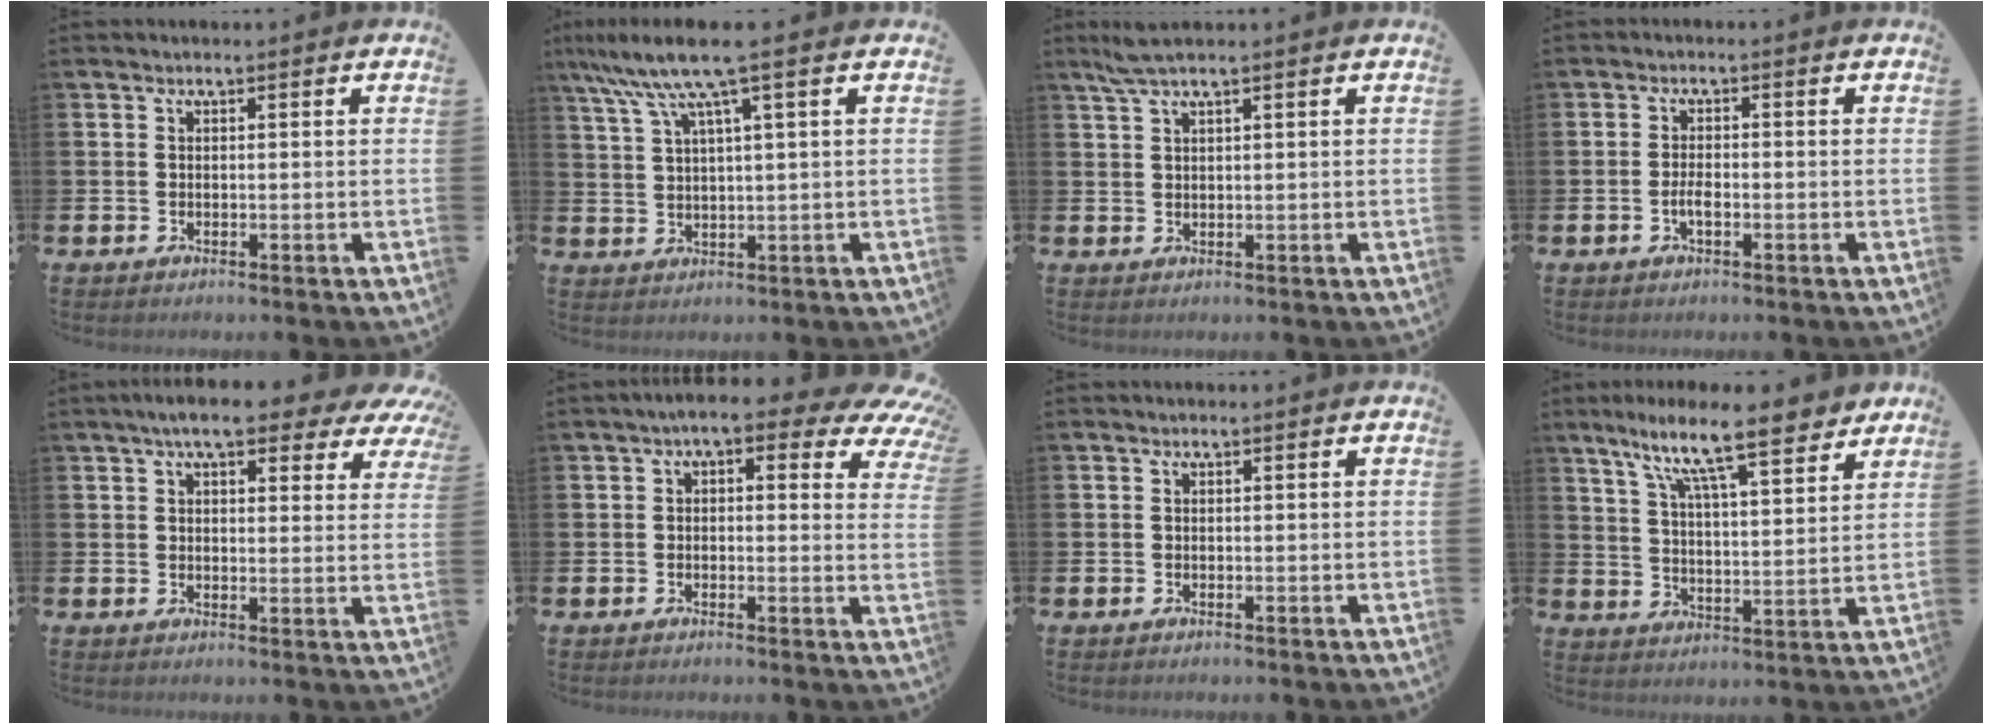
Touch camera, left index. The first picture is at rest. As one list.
[{"total": 7.7, "force": [4.8, 0.7, 6.0], "torque": [-0.134, -0.002, 0.083]}, {"total": 2.6, "force": [2.0, 0.1, 1.8], "torque": [-0.045, 0.007, 0.037]}, {"total": 1.9, "force": [-0.7, 0.7, 1.7], "torque": [-0.029, 0.000, -0.014]}, {"total": 7.0, "force": [5.5, 2.0, 3.7], "torque": [-0.071, -0.012, 0.095]}, {"total": 4.3, "force": [2.3, 1.9, 3.2], "torque": [-0.061, -0.012, 0.031]}, {"total": 0.0}, {"total": 12.3, "force": [9.9, 2.1, 7.1], "torque": [-0.147, -0.049, 0.167]}]